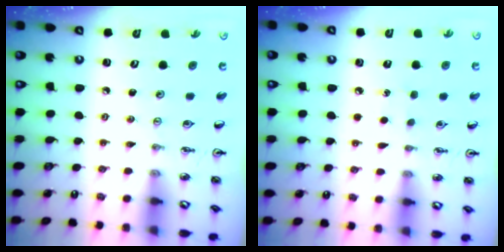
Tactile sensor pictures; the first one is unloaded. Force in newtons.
{"total": 4.5, "press": 4.5, "slide": 0.5}